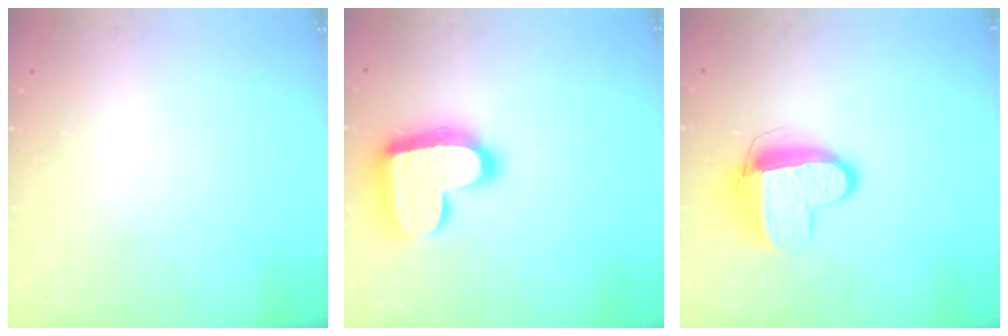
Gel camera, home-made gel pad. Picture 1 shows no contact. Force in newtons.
{"total": 19.2, "press": 19.2, "slide": 1.3}
{"total": 11.1, "press": 11.0, "slide": 0.9}